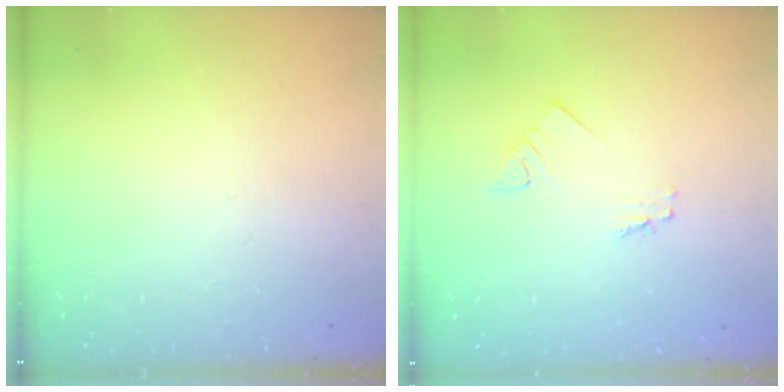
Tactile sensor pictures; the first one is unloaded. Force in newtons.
{"total": 1.2, "press": 1.2, "slide": 0.1}